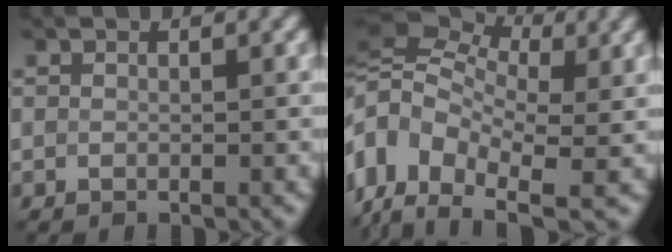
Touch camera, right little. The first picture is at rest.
{"total": 11.2, "force": [-1.1, 7.3, 8.4], "torque": [-0.180, 0.013, -0.011]}